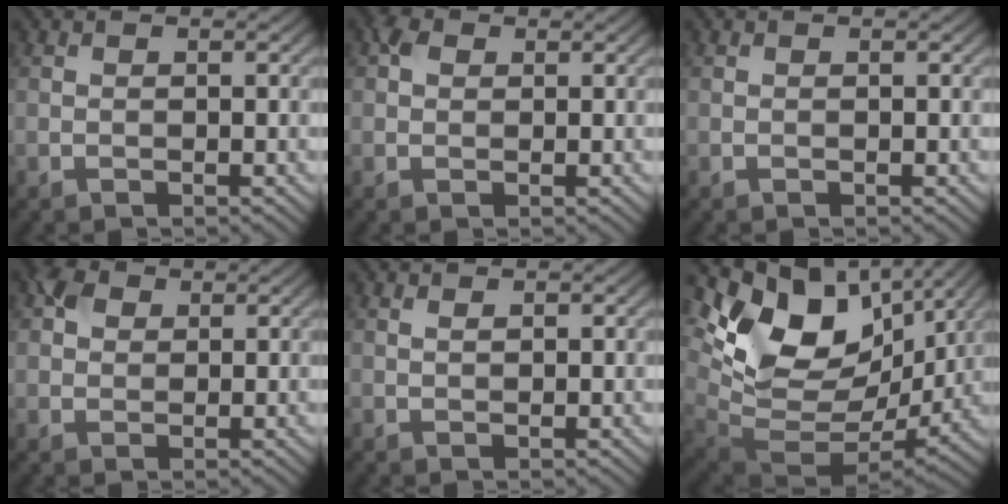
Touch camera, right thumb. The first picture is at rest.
{"total": 1.7, "force": [0.6, 1.3, 0.9], "torque": [-0.018, 0.005, 0.006]}
{"total": 0.0}
{"total": 3.1, "force": [1.3, 2.5, 1.4], "torque": [-0.032, 0.006, 0.021]}
{"total": 0.7, "force": [0.5, 0.3, 0.4], "torque": [-0.011, -0.001, 0.011]}
{"total": 16.0, "force": [4.4, 10.5, 11.3], "torque": [-0.241, -0.022, 0.102]}